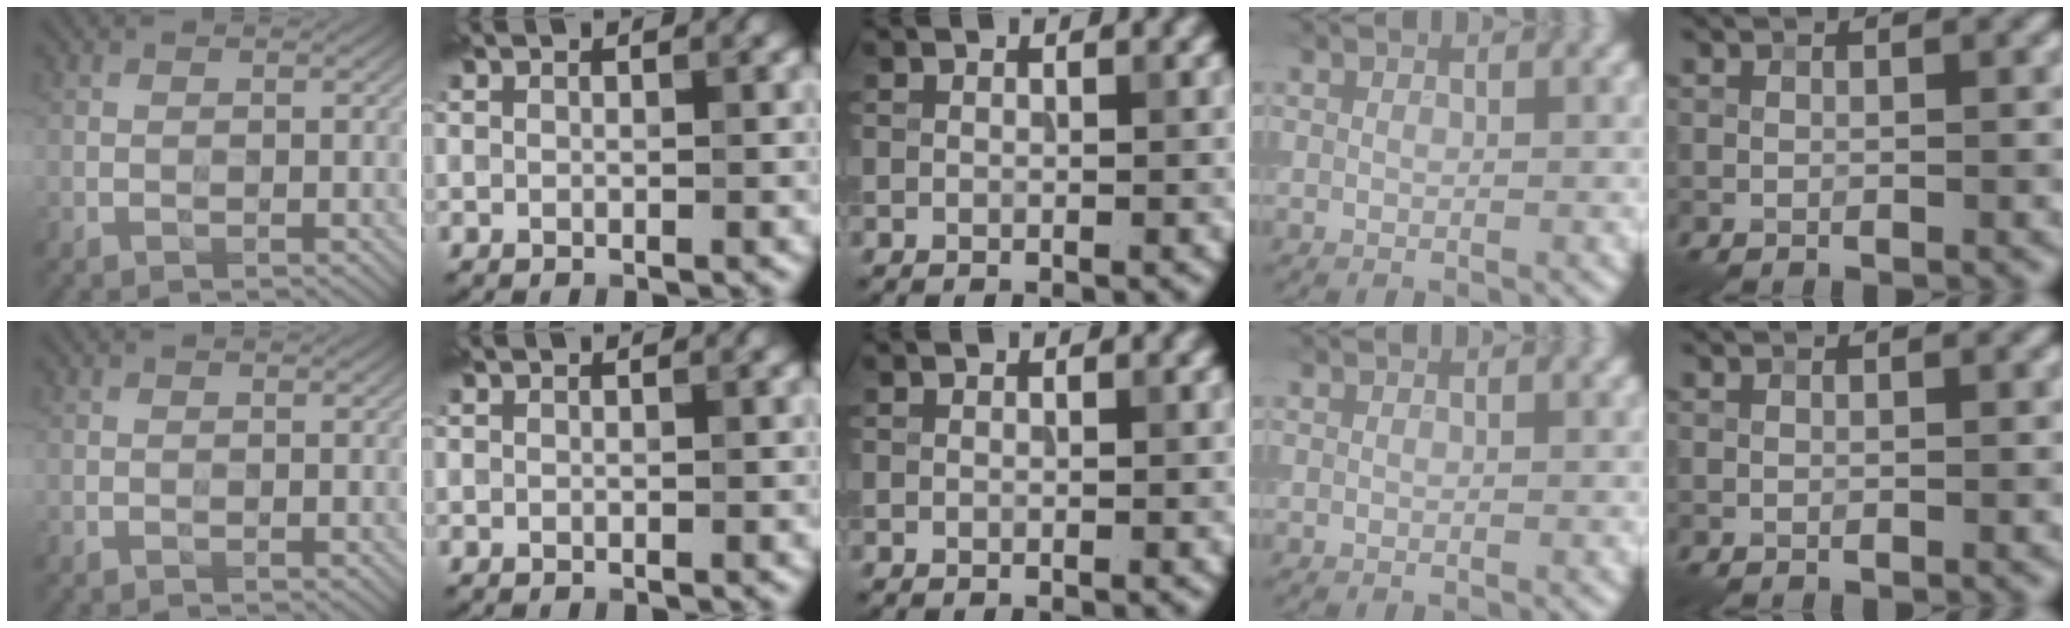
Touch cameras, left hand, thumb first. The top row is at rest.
{}